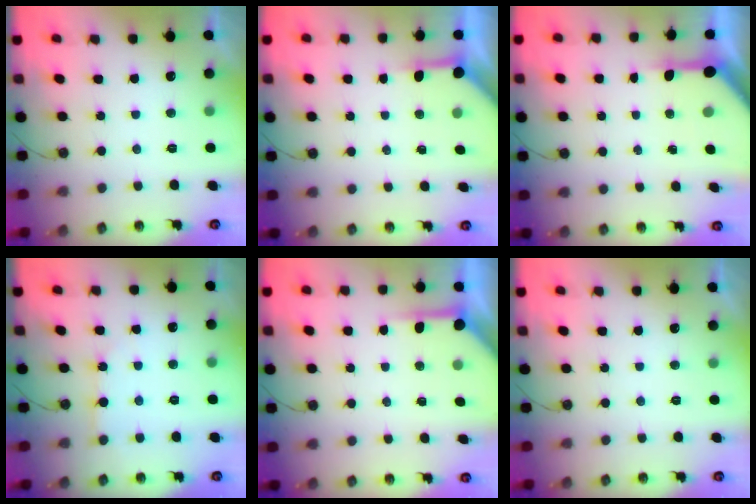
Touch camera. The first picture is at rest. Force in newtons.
{"total": 3.8, "press": 3.8, "slide": 0.5}
{"total": 6.2, "press": 6.2, "slide": 0.7}
{"total": 3.3, "press": 3.3, "slide": 0.3}
{"total": 5.7, "press": 5.6, "slide": 0.5}
{"total": 0.0}